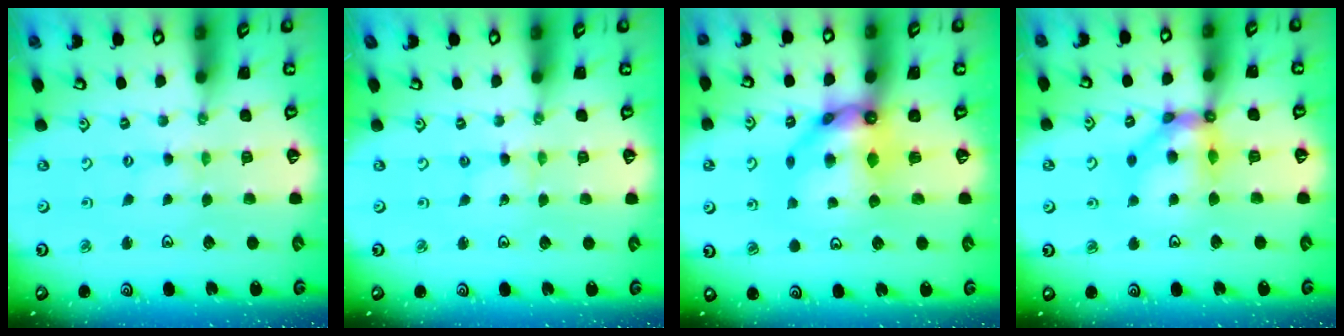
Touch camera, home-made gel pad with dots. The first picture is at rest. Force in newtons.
{"total": 1.1, "press": 1.1, "slide": 0.1}
{"total": 11.2, "press": 11.1, "slide": 1.0}
{"total": 11.1, "press": 10.9, "slide": 1.5}